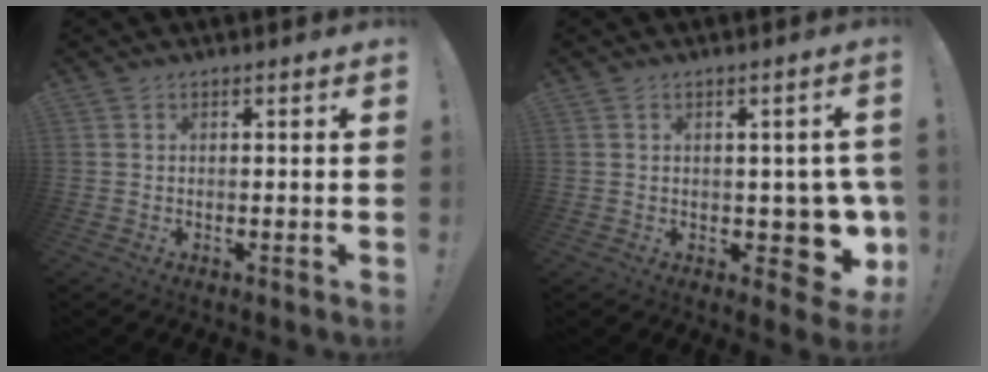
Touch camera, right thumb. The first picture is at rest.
{"total": 7.9, "force": [-0.8, 5.3, 5.8], "torque": [-0.051, -0.006, 0.001]}